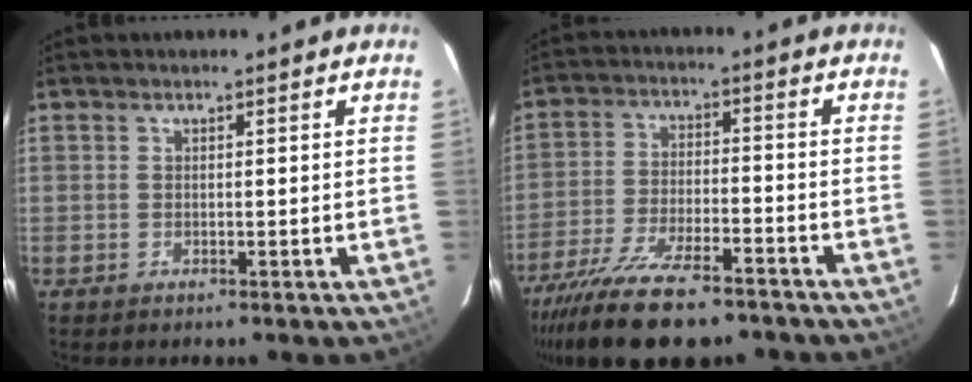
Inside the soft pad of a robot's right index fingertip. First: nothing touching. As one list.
[{"total": 18.4, "force": [-14.6, 5.2, 10.0], "torque": [-0.206, -0.039, -0.240]}]